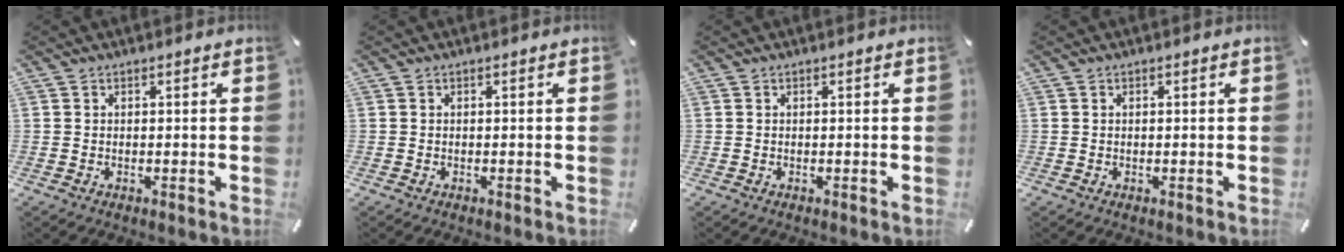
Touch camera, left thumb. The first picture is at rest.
{"total": 0.0}
{"total": 0.0}
{"total": 0.5, "force": [0.0, 0.2, 0.5], "torque": [-0.009, 0.000, -0.001]}